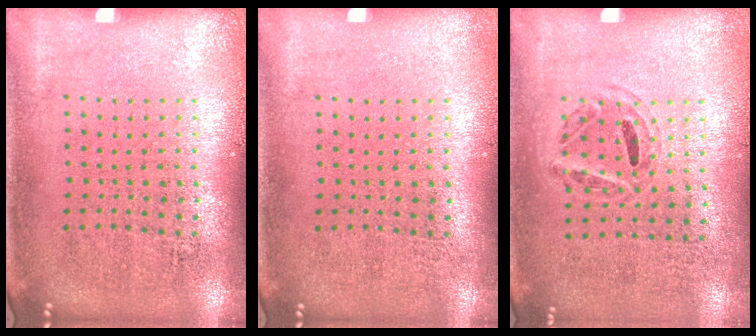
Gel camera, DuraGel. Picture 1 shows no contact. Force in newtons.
{"total": 0.0}
{"total": 1.0, "press": 0.7, "slide": 0.7}